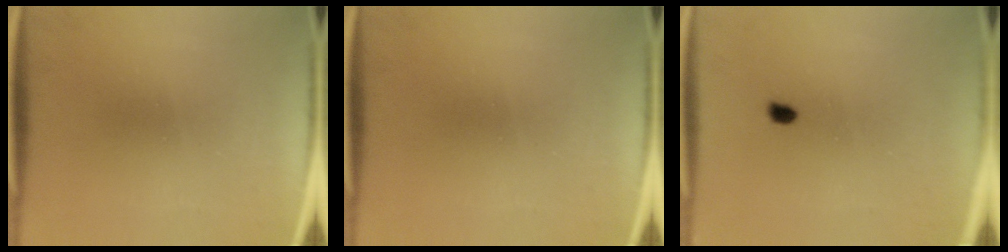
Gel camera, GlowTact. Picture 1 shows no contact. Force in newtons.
{"total": 0.0}
{"total": 0.8}